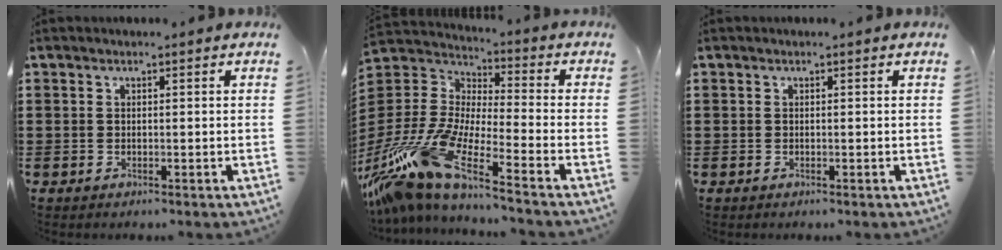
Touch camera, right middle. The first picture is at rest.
{"total": 13.8, "force": [-10.6, 2.6, 8.4], "torque": [-0.219, -0.008, -0.216]}
{"total": 0.0}